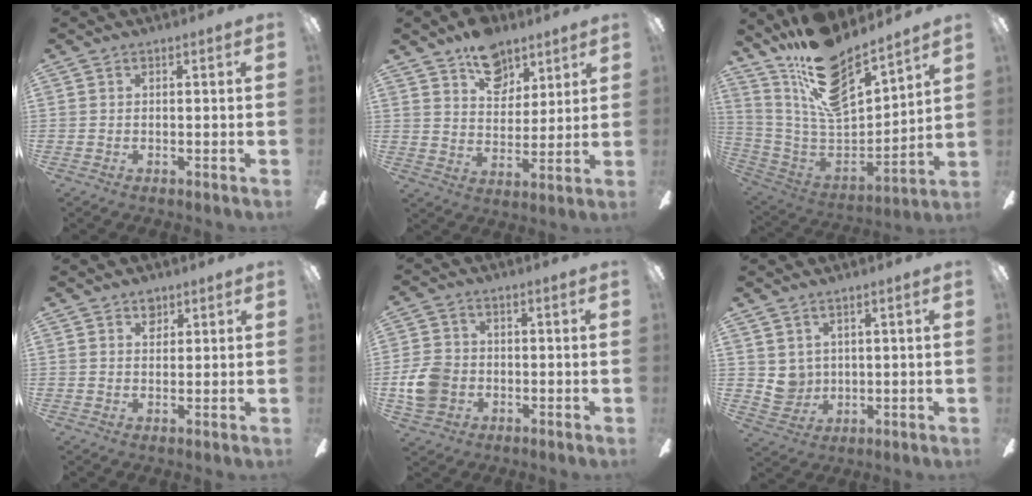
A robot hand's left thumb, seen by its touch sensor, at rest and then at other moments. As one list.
[{"total": 11.7, "force": [8.1, 7.2, 4.5], "torque": [-0.054, -0.041, 0.146]}, {"total": 19.2, "force": [14.6, 7.1, 10.2], "torque": [-0.194, -0.104, 0.262]}, {"total": 3.1, "force": [1.9, 2.0, 1.3], "torque": [-0.004, -0.007, 0.031]}, {"total": 8.2, "force": [-1.6, 6.8, 4.3], "torque": [-0.099, 0.016, -0.030]}, {"total": 5.0, "force": [2.7, 4.2, 0.9], "torque": [-0.026, -0.008, 0.054]}]